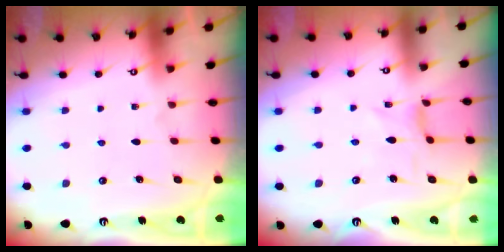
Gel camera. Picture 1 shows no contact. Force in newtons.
{"total": 0.0}